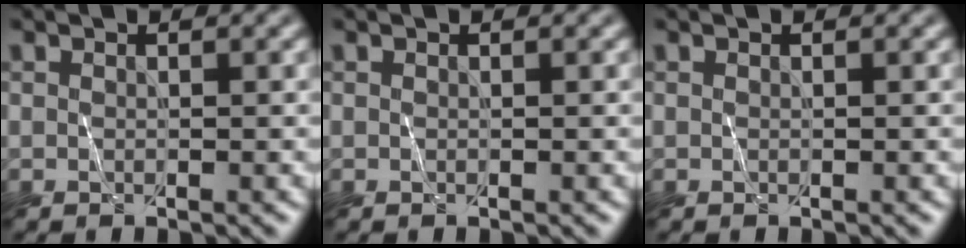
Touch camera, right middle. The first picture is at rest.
{"total": 0.0}
{"total": 0.0}